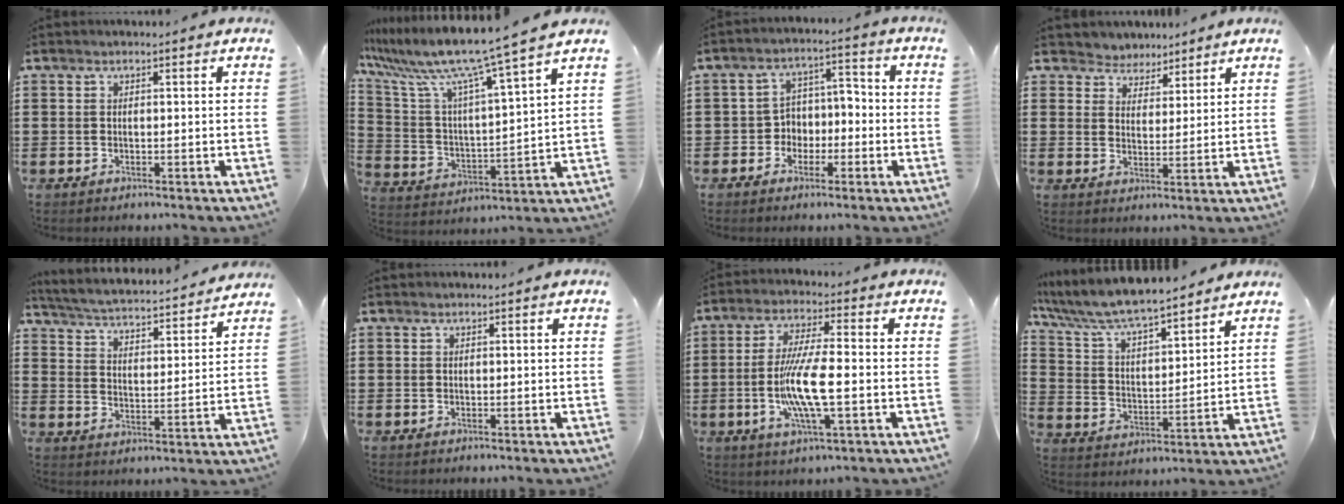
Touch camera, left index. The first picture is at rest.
{"total": 9.4, "force": [7.9, -0.7, 4.9], "torque": [-0.131, -0.057, 0.125]}
{"total": 4.5, "force": [-2.1, 3.8, 1.1], "torque": [-0.037, 0.009, -0.047]}
{"total": 3.9, "force": [3.4, 1.9, -0.5], "torque": [-0.011, -0.005, 0.061]}
{"total": 3.5, "force": [3.4, -0.4, 0.8], "torque": [-0.037, -0.033, 0.048]}
{"total": 0.0}
{"total": 9.6, "force": [-2.1, 1.7, 9.2], "torque": [-0.188, -0.011, -0.046]}
{"total": 7.0, "force": [6.5, 0.8, 2.4], "torque": [-0.077, -0.040, 0.110]}